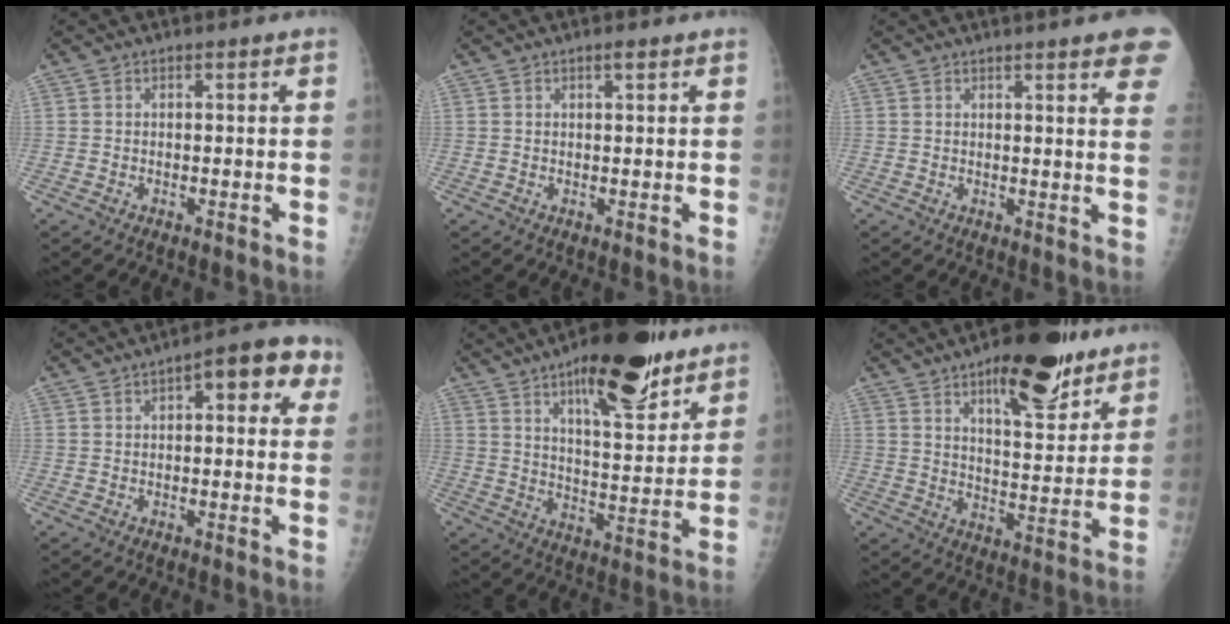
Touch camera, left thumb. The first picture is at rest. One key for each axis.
{"total": 1.1, "fx": 0.8, "fy": 0.3, "fz": 0.8, "tx": -0.013, "ty": -0.004, "tz": 0.013}
{"total": 10.0, "fx": 6.6, "fy": 1.4, "fz": 7.4, "tx": -0.071, "ty": -0.015, "tz": 0.066}
{"total": 8.9, "fx": 3.4, "fy": 3.8, "fz": 7.3, "tx": -0.061, "ty": 0.014, "tz": 0.031}
{"total": 18.1, "fx": 11.3, "fy": 6.0, "fz": 12.7, "tx": -0.151, "ty": -0.061, "tz": 0.175}
{"total": 16.3, "fx": 10.3, "fy": 5.9, "fz": 11.1, "tx": -0.120, "ty": -0.057, "tz": 0.155}